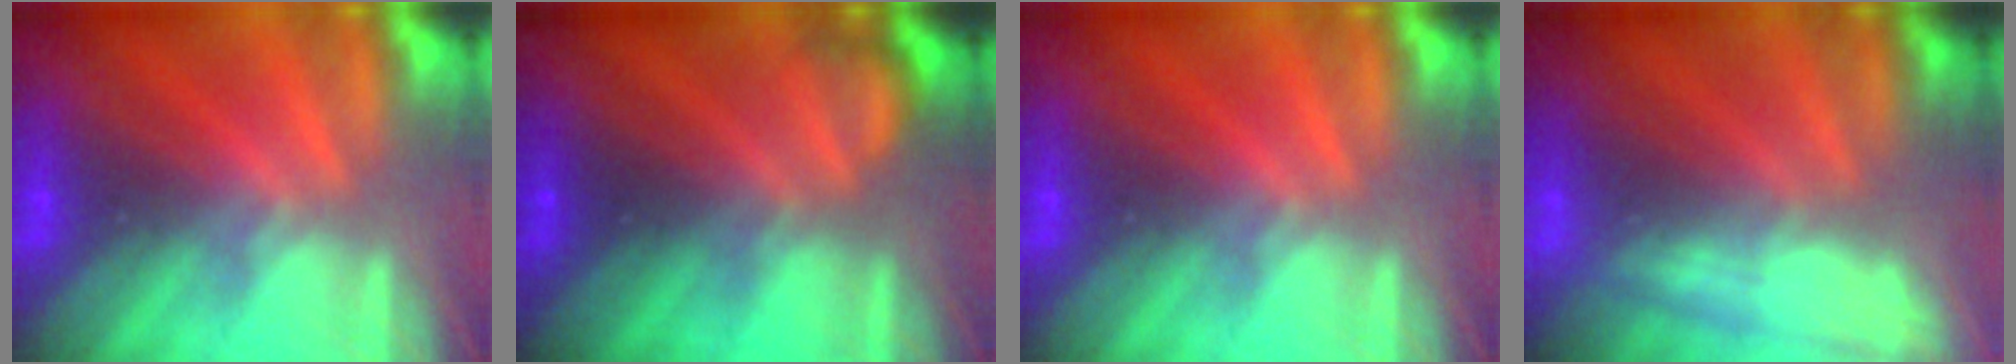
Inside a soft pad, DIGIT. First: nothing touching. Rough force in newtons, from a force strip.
{"total": 2.3}
{"total": 0.0}
{"total": 2.6}